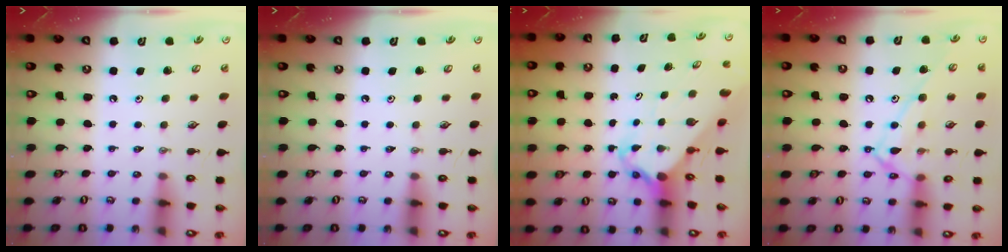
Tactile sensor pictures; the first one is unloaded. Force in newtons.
{"total": 0.0}
{"total": 3.9, "press": 3.9, "slide": 0.3}
{"total": 12.6, "press": 12.6, "slide": 0.7}